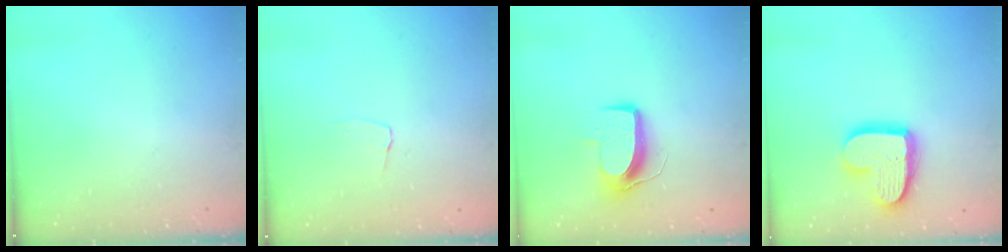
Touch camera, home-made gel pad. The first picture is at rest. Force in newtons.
{"total": 2.9, "press": 2.8, "slide": 0.3}
{"total": 9.6, "press": 9.6, "slide": 0.3}
{"total": 15.6, "press": 15.5, "slide": 1.3}